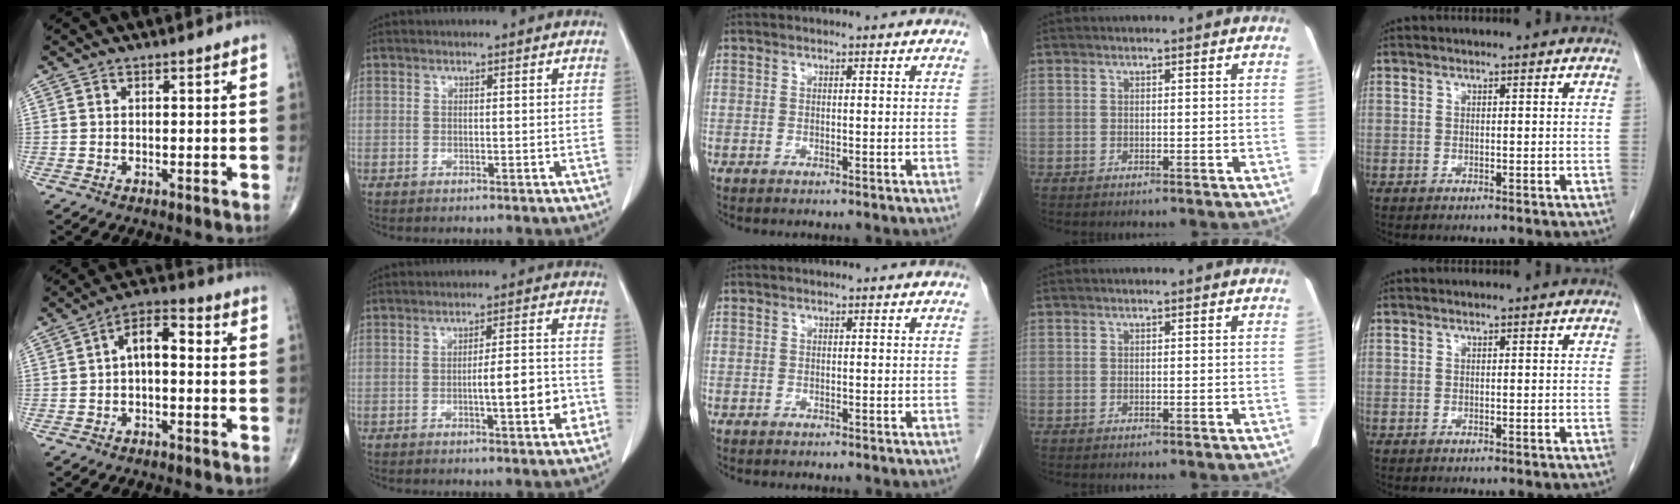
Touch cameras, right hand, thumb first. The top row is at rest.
{"thumb": {"total": 7.0, "force": [0.0, 3.7, 6.0], "torque": [-0.088, 0.033, -0.012]}, "index": {"total": 6.9, "force": [-2.2, 1.0, 6.4], "torque": [-0.093, 0.010, -0.029]}}